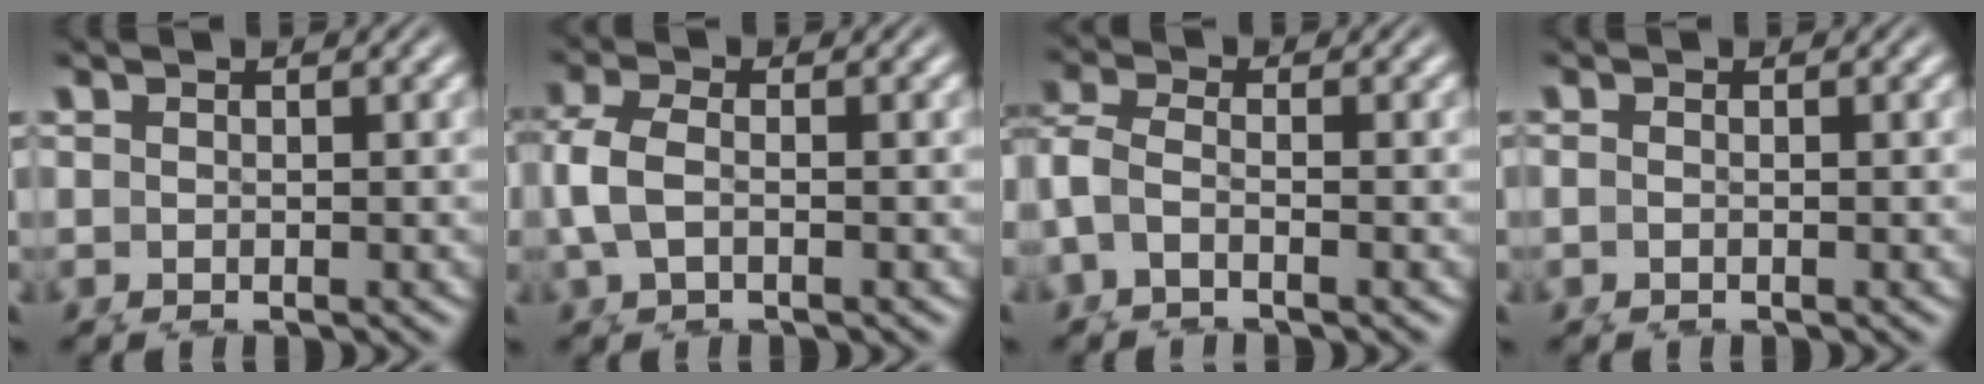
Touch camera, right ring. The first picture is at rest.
{"total": 3.7, "force": [0.6, 2.5, 2.6], "torque": [-0.077, -0.012, 0.017]}
{"total": 4.5, "force": [0.0, 3.7, 2.5], "torque": [-0.096, -0.034, 0.012]}
{"total": 0.5, "force": [0.1, -0.3, 0.4], "torque": [-0.008, -0.002, 0.002]}